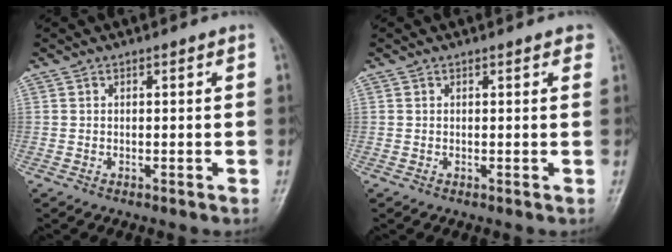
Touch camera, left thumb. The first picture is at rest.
{"total": 1.4, "force": [1.0, 0.7, 0.7], "torque": [0.001, 0.000, 0.007]}